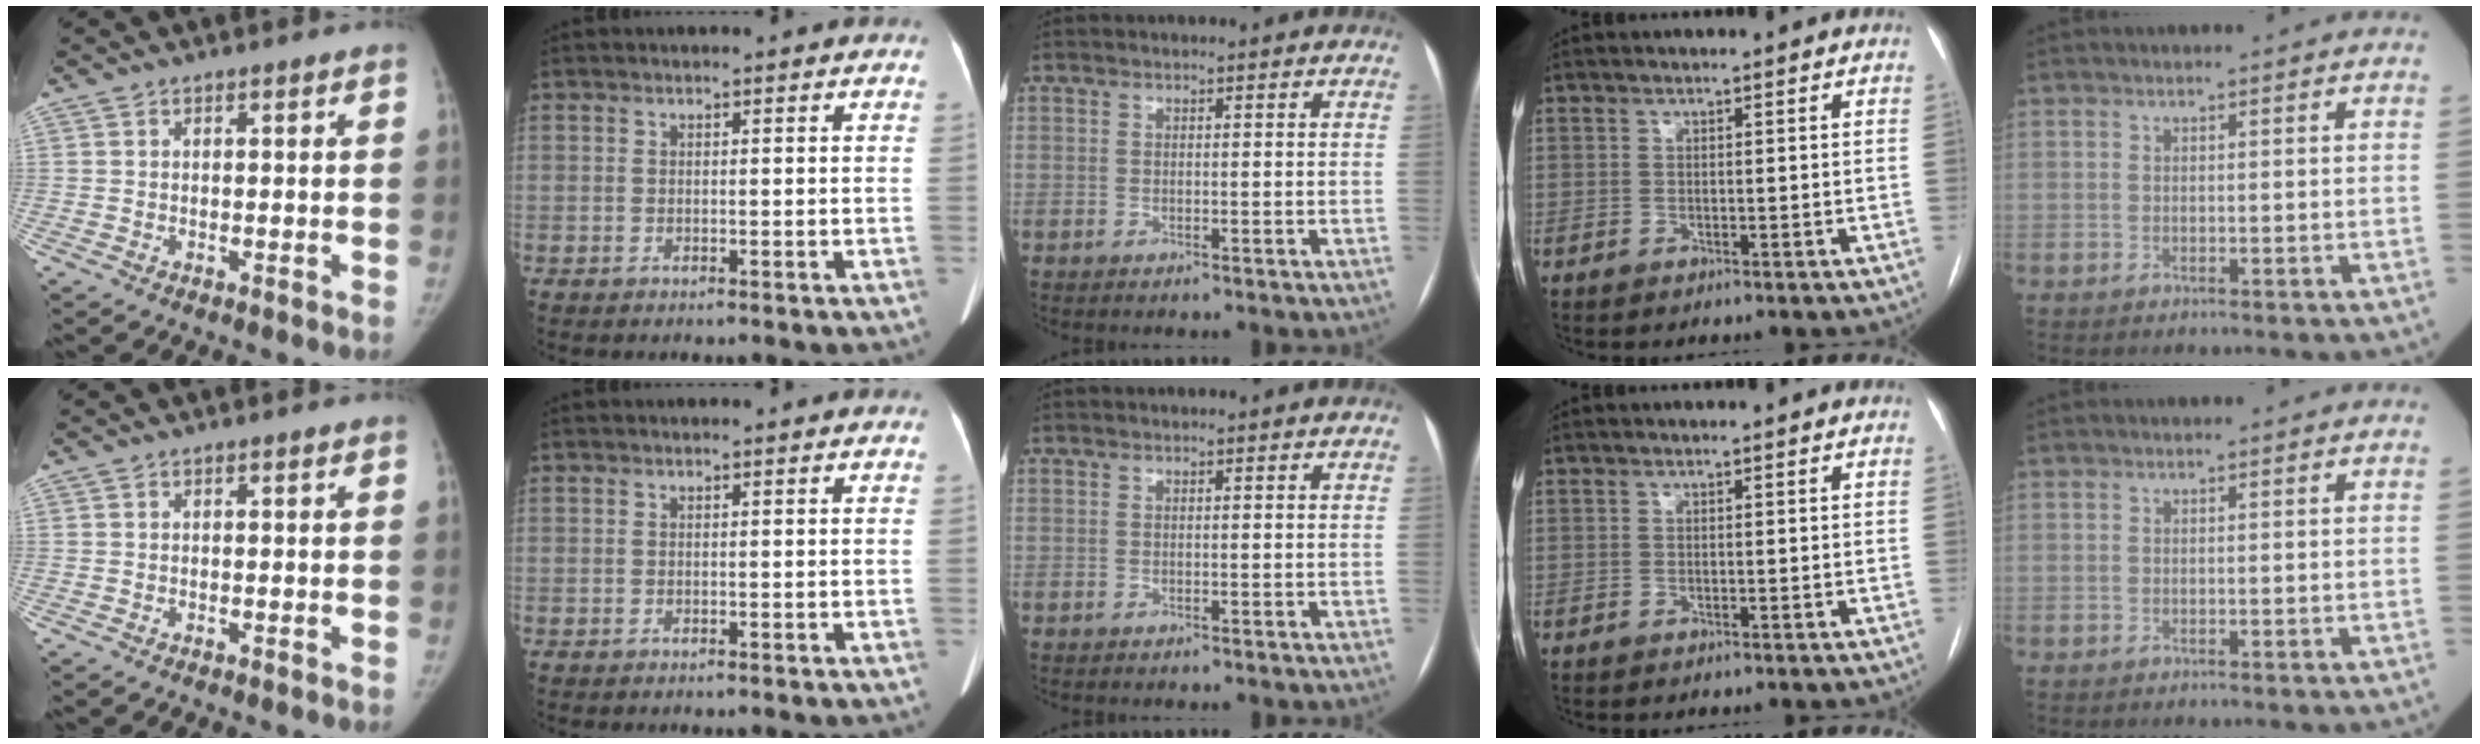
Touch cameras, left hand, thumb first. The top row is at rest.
{}